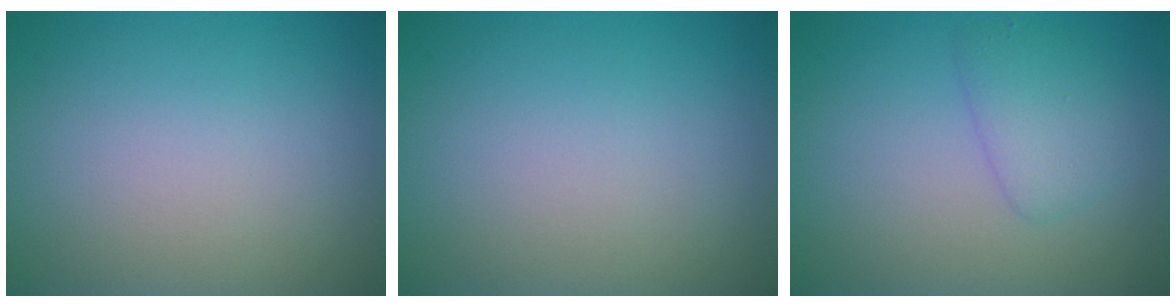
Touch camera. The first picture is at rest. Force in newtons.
{"total": 0.0}
{"total": 2.2, "press": 2.2, "slide": 0.2}